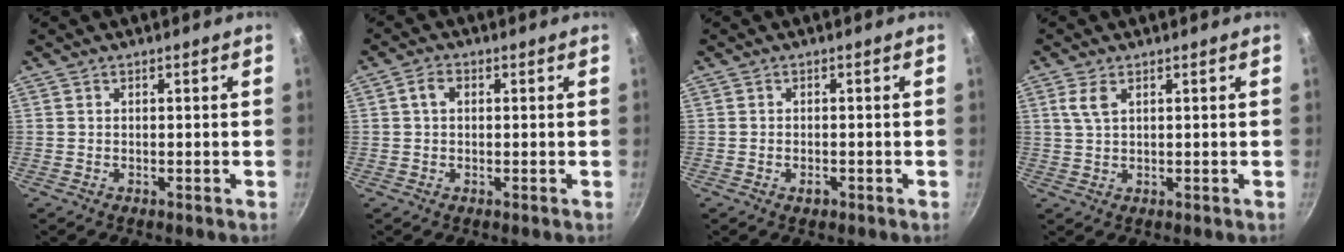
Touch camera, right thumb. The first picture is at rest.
{"total": 2.7, "force": [0.5, 1.9, 1.9], "torque": [-0.033, 0.006, 0.006]}
{"total": 1.6, "force": [-0.8, 1.0, 1.0], "torque": [-0.019, 0.003, -0.013]}
{"total": 3.2, "force": [1.4, 1.5, 2.5], "torque": [-0.051, -0.004, 0.030]}